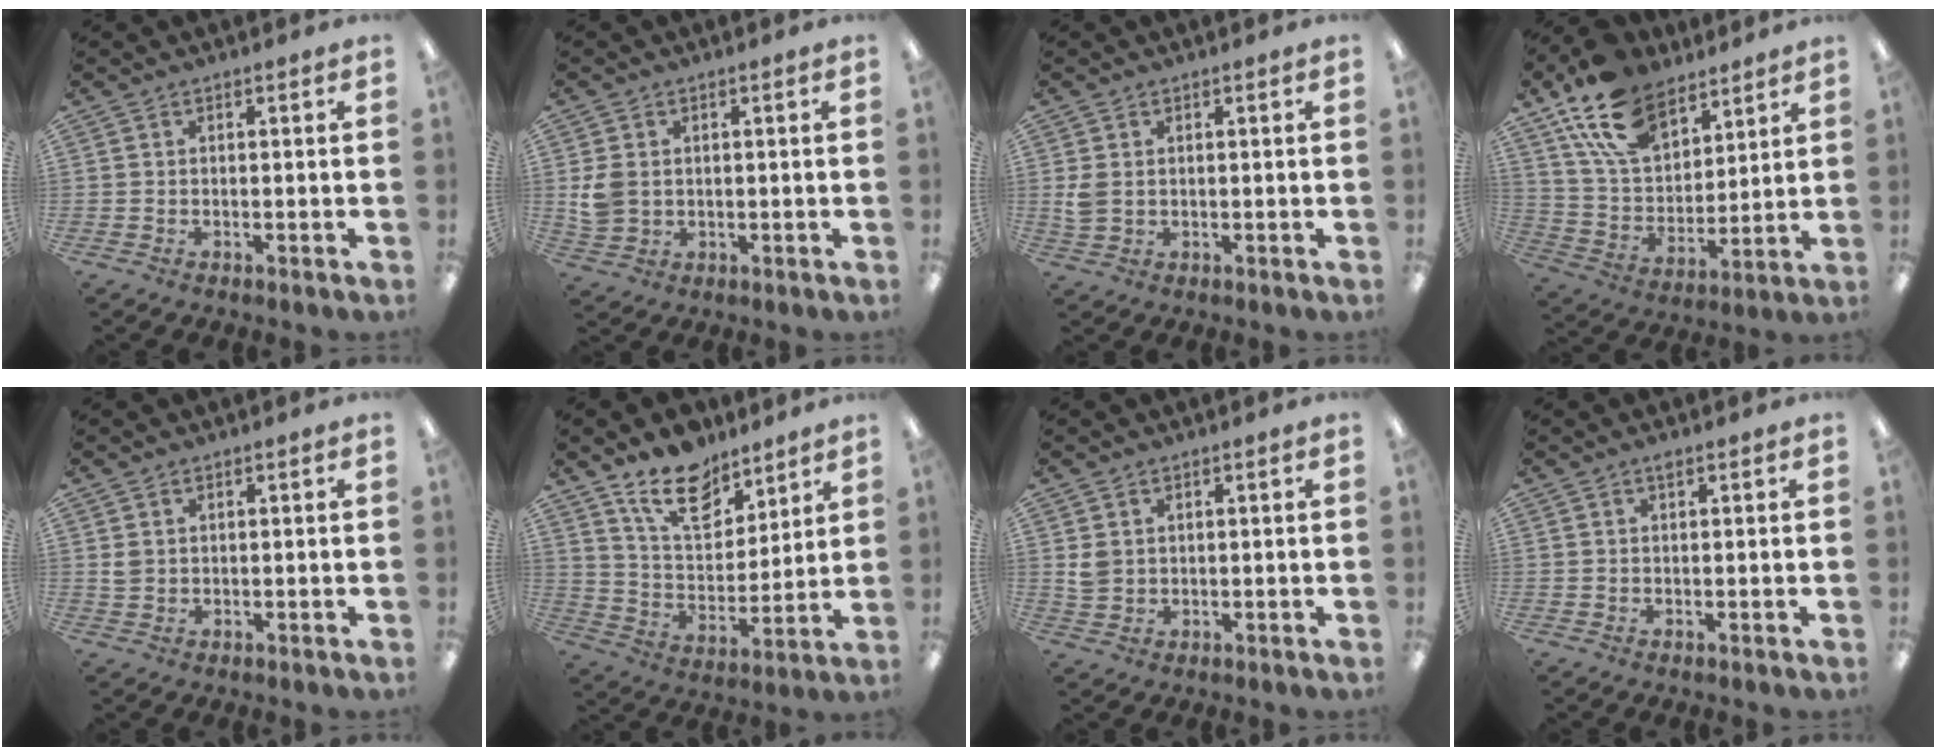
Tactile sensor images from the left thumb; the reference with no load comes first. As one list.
[{"total": 5.0, "force": [0.9, 4.1, 2.7], "torque": [-0.051, 0.004, 0.018]}, {"total": 3.3, "force": [0.7, 2.4, 2.1], "torque": [-0.034, 0.002, 0.012]}, {"total": 17.7, "force": [11.9, 10.0, 8.5], "torque": [-0.171, -0.049, 0.225]}, {"total": 1.9, "force": [0.8, 1.5, 0.9], "torque": [-0.019, 0.003, 0.015]}, {"total": 15.2, "force": [11.4, 7.7, 6.6], "torque": [-0.104, -0.066, 0.207]}, {"total": 3.2, "force": [1.3, 2.6, 1.4], "torque": [-0.022, -0.001, 0.023]}, {"total": 0.9, "force": [0.6, 0.2, 0.6], "torque": [-0.013, 0.002, 0.011]}]